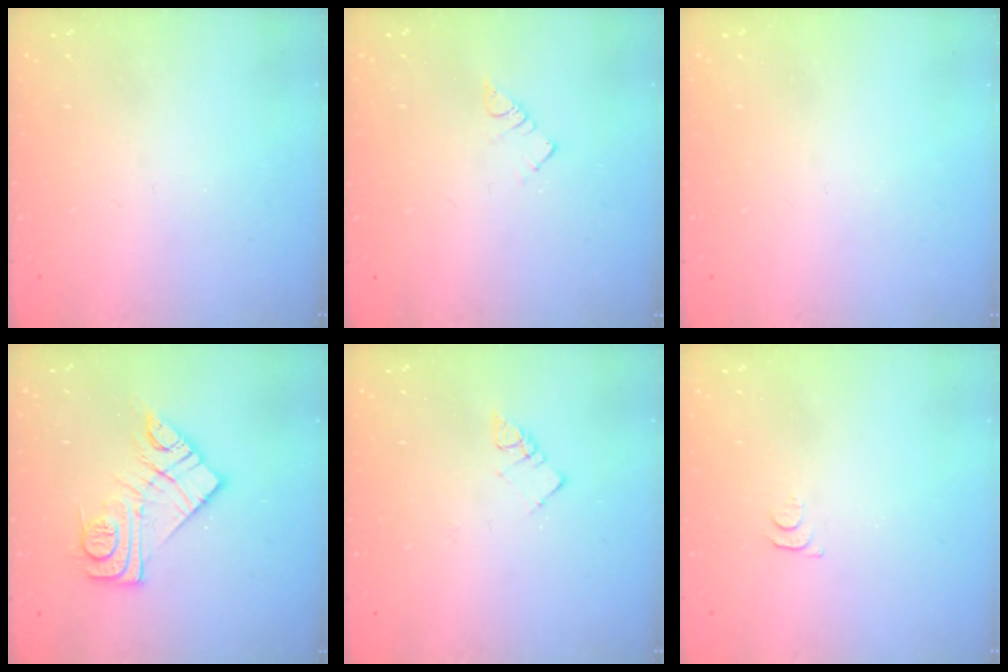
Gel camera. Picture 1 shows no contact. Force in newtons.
{"total": 3.6, "press": 3.6, "slide": 0.2}
{"total": 0.0}
{"total": 13.6, "press": 13.6, "slide": 0.9}
{"total": 3.6, "press": 3.5, "slide": 0.4}
{"total": 3.4, "press": 3.4, "slide": 0.5}